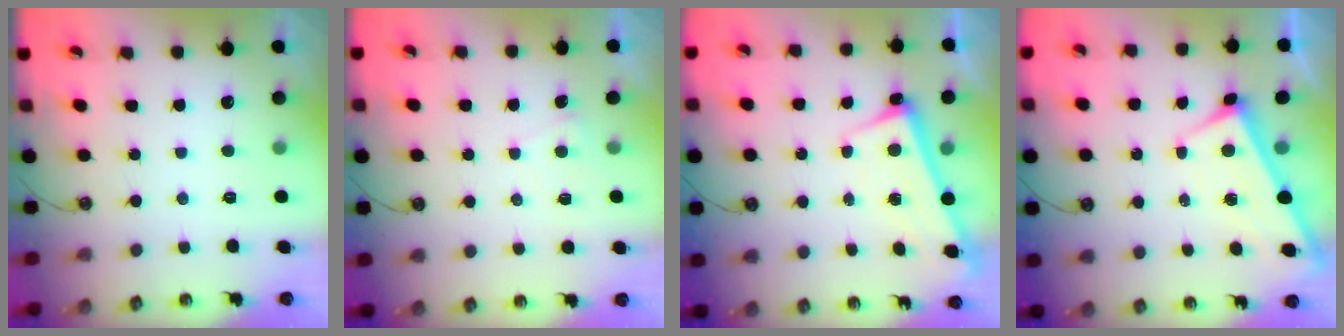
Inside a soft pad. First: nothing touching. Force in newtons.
{"total": 2.6, "press": 2.6, "slide": 0.1}
{"total": 2.8, "press": 2.8, "slide": 0.4}
{"total": 2.8, "press": 2.8, "slide": 0.0}